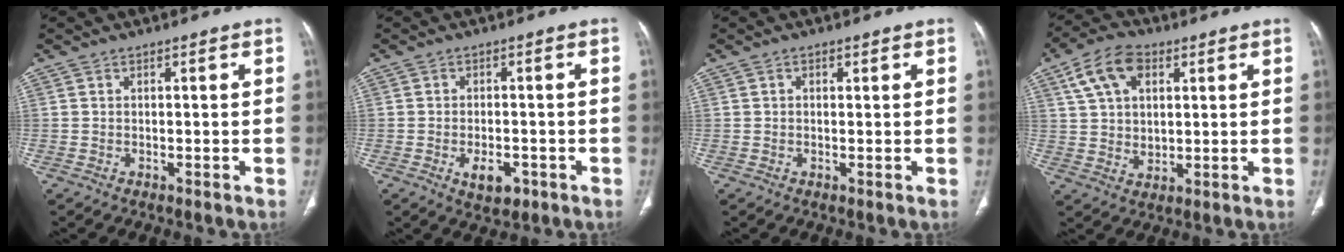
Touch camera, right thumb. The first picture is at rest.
{"total": 5.0, "force": [-2.0, 2.9, 3.6], "torque": [-0.050, 0.006, -0.022]}
{"total": 1.0, "force": [0.4, 0.7, 0.7], "torque": [-0.008, 0.000, 0.006]}
{"total": 10.9, "force": [4.6, 6.8, 7.2], "torque": [-0.122, -0.003, 0.084]}